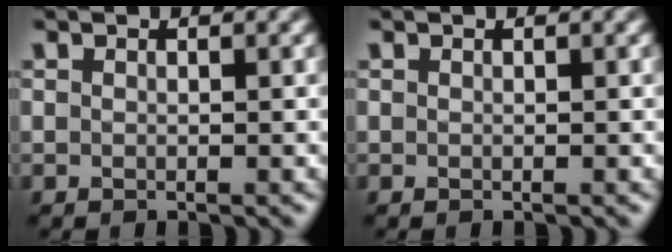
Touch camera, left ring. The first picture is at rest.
{"total": 0.0}